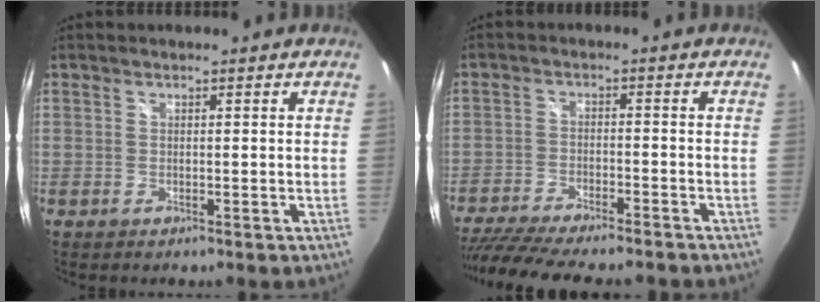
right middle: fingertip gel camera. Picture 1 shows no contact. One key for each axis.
{"total": 17.9, "fx": -15.3, "fy": 3.2, "fz": 8.7, "tx": -0.174, "ty": -0.038, "tz": -0.240}